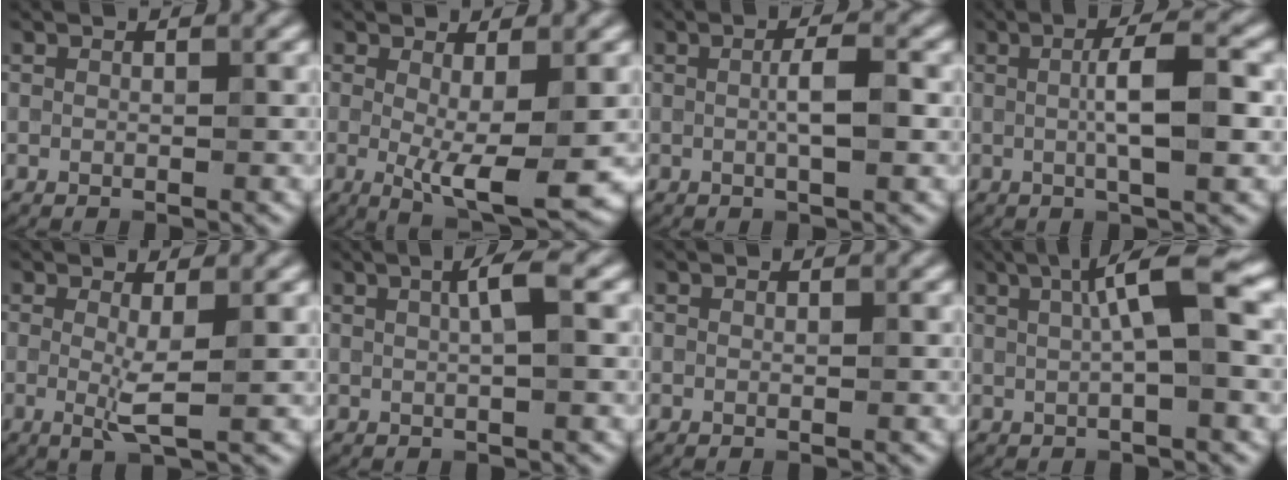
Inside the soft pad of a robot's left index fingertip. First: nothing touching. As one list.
[{"total": 5.7, "force": [-0.6, 1.1, 5.5], "torque": [-0.087, -0.017, -0.009]}, {"total": 2.7, "force": [0.0, 0.4, 2.7], "torque": [-0.050, 0.006, 0.000]}, {"total": 5.2, "force": [0.2, 1.0, 5.1], "torque": [-0.086, 0.009, 0.003]}, {"total": 2.5, "force": [0.1, 0.3, 2.5], "torque": [-0.051, -0.011, 0.000]}, {"total": 2.6, "force": [0.6, 0.4, 2.5], "torque": [-0.042, 0.009, 0.008]}, {"total": 0.0}, {"total": 5.7, "force": [1.3, 0.9, 5.5], "torque": [-0.087, 0.016, 0.017]}]